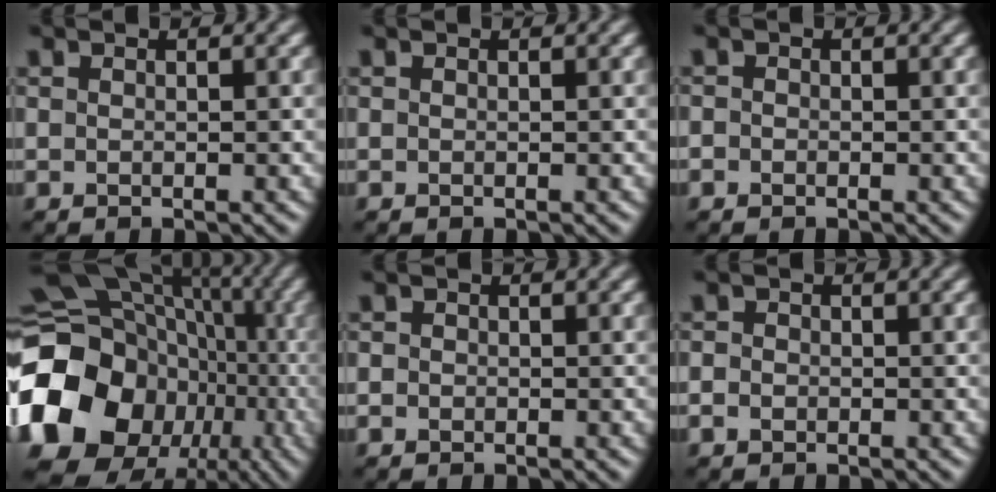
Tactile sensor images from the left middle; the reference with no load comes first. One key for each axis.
{"total": 0.0}
{"total": 0.6, "fx": -0.3, "fy": 0.5, "fz": 0.2, "tx": 0.001, "ty": -0.005, "tz": -0.006}
{"total": 17.8, "fx": -4.6, "fy": 14.7, "fz": 8.9, "tx": -0.192, "ty": 0.005, "tz": -0.097}
{"total": 0.8, "fx": -0.2, "fy": 0.7, "fz": 0.2, "tx": 0.000, "ty": -0.005, "tz": -0.005}
{"total": 1.4, "fx": -0.3, "fy": 1.3, "fz": 0.6, "tx": -0.005, "ty": -0.002, "tz": -0.008}